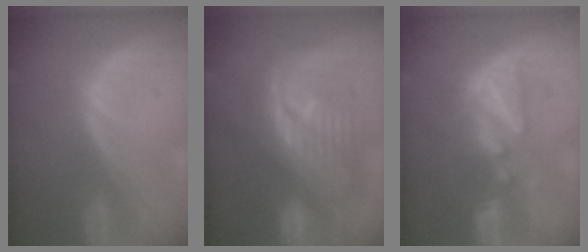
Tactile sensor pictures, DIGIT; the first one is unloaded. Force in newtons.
{"total": 11.4, "press": 11.3, "slide": 1.1}
{"total": 8.2, "press": 7.4, "slide": 3.6}